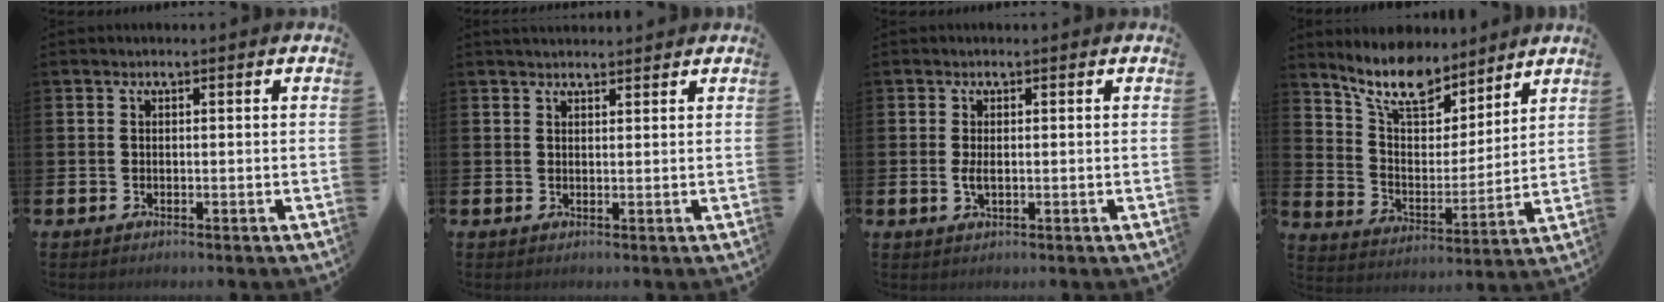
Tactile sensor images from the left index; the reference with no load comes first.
{"total": 2.0, "force": [1.9, 0.5, 0.3], "torque": [0.005, -0.007, 0.033]}
{"total": 1.6, "force": [0.1, 0.6, 1.5], "torque": [-0.023, -0.001, 0.000]}
{"total": 11.1, "force": [9.5, 4.1, 3.9], "torque": [-0.107, -0.057, 0.170]}